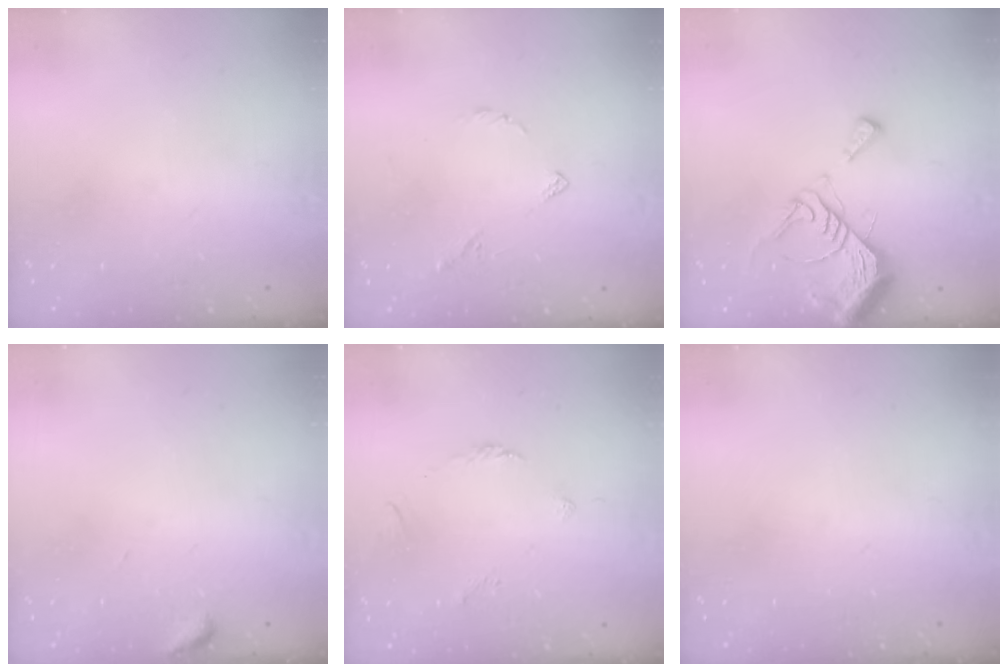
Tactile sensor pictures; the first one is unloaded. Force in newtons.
{"total": 4.8, "press": 4.8, "slide": 0.5}
{"total": 9.5, "press": 9.5, "slide": 1.0}
{"total": 2.6, "press": 2.6, "slide": 0.3}
{"total": 2.8, "press": 2.7, "slide": 0.7}
{"total": 0.0}